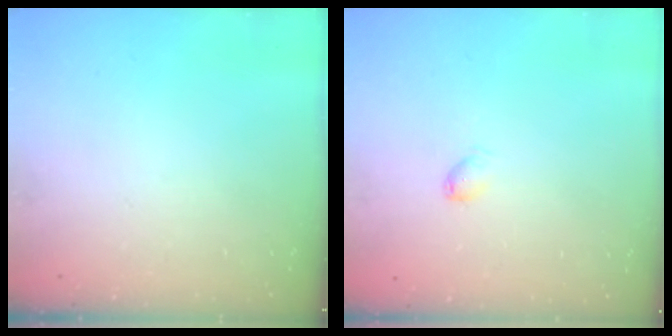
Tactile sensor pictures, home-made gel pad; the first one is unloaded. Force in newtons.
{"total": 2.9, "press": 2.9, "slide": 0.4}